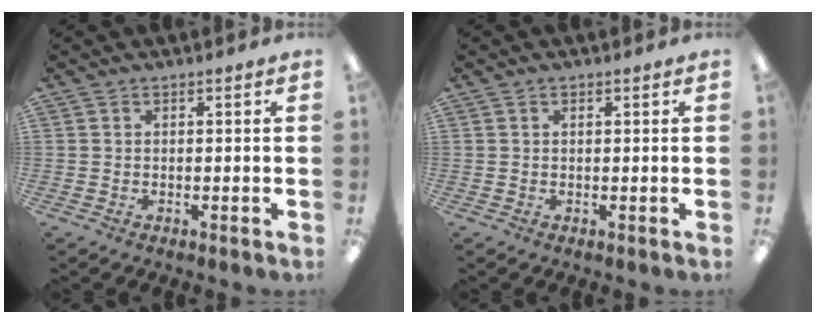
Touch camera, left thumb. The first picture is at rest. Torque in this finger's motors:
{"motor_torque": [-0.18, -0.13, -0.52, 0.12, -0.03]}